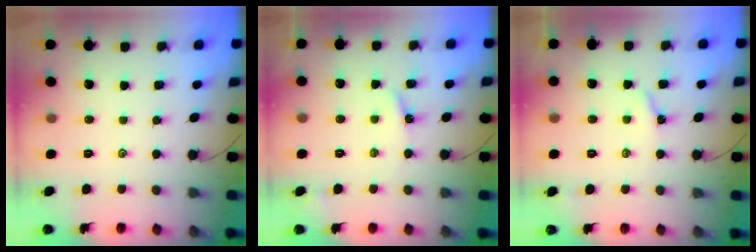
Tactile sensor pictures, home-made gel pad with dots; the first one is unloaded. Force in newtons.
{"total": 4.1, "press": 4.1, "slide": 0.4}
{"total": 2.5, "press": 2.4, "slide": 0.4}